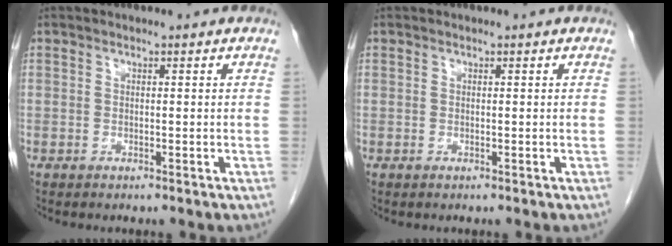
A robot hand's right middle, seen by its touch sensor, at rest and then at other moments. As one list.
[{"total": 0.0}]